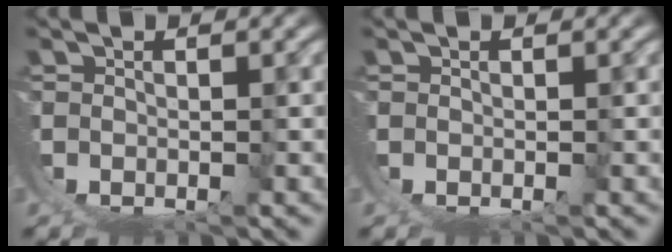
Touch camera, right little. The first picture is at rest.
{"total": 0.0}